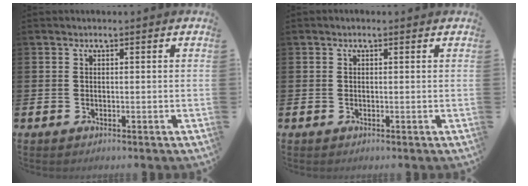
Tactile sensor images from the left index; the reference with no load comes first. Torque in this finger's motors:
{"motor_torque": [0.83, -1.07, 0.30, 0.02]}